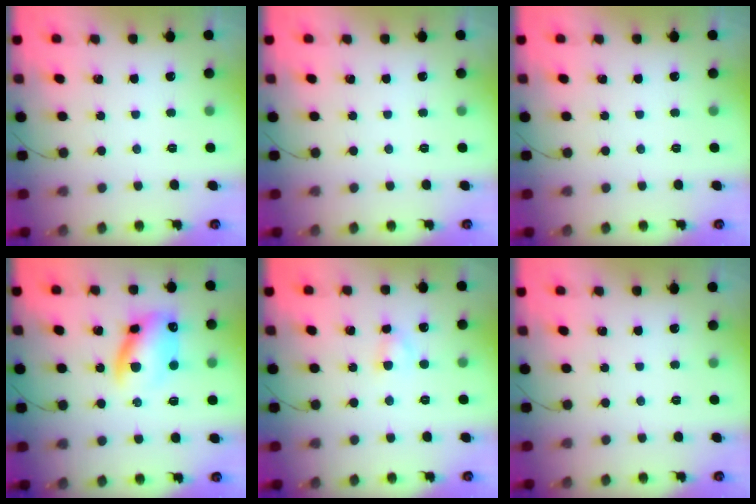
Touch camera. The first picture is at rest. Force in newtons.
{"total": 0.0}
{"total": 0.0}
{"total": 11.9, "press": 11.6, "slide": 2.3}
{"total": 2.5, "press": 2.3, "slide": 1.0}
{"total": 0.0}